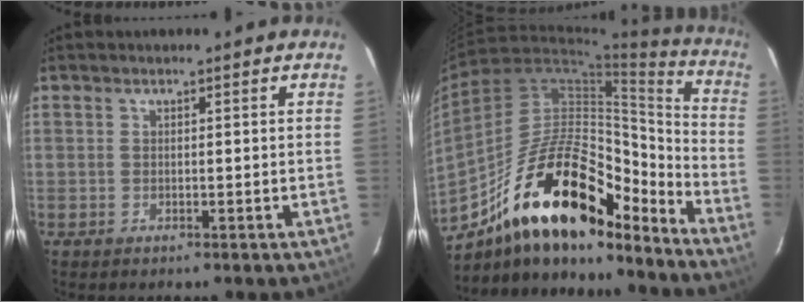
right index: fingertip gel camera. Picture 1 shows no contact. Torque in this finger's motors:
{"motor_torque": [1.44, -0.70, 1.05, 0.21]}